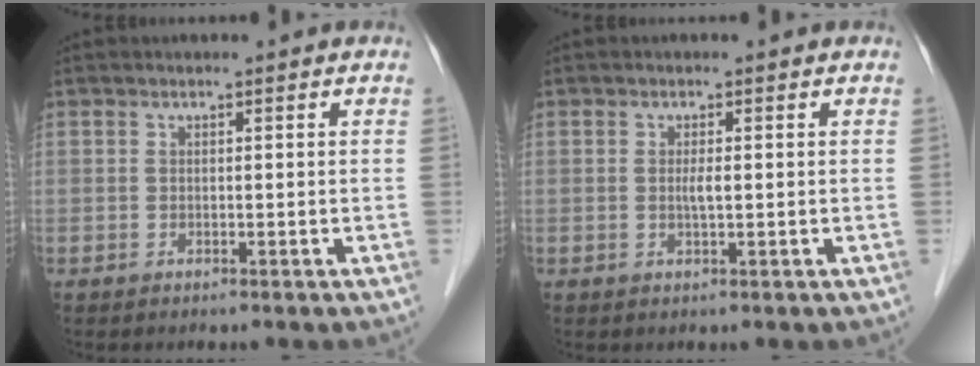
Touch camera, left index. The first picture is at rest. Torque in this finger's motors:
{"motor_torque": [0.29, 0.11, 0.06, 0.01]}